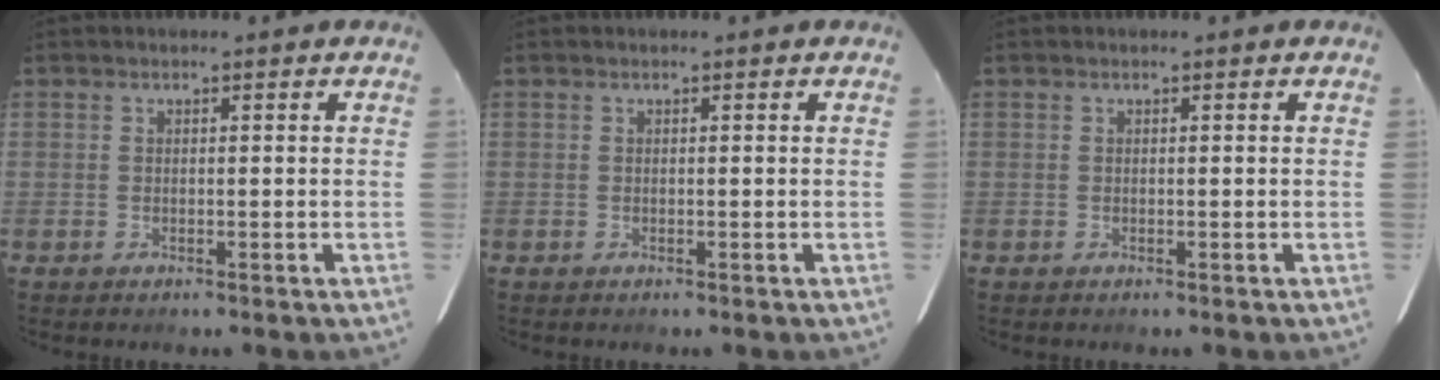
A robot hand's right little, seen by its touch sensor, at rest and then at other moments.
{"total": 0.0}
{"total": 0.0}